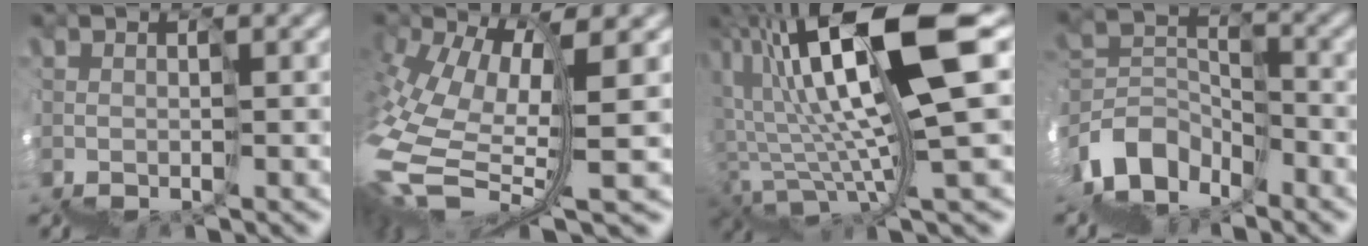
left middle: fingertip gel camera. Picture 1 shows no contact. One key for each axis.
{"total": 7.1, "fx": 1.2, "fy": 2.6, "fz": 6.5, "tx": -0.167, "ty": 0.006, "tz": 0.029}
{"total": 10.8, "fx": 5.4, "fy": 1.4, "fz": 9.3, "tx": -0.151, "ty": 0.034, "tz": 0.101}
{"total": 3.1, "fx": -2.3, "fy": 1.9, "fz": -0.9, "tx": 0.024, "ty": 0.029, "tz": -0.061}